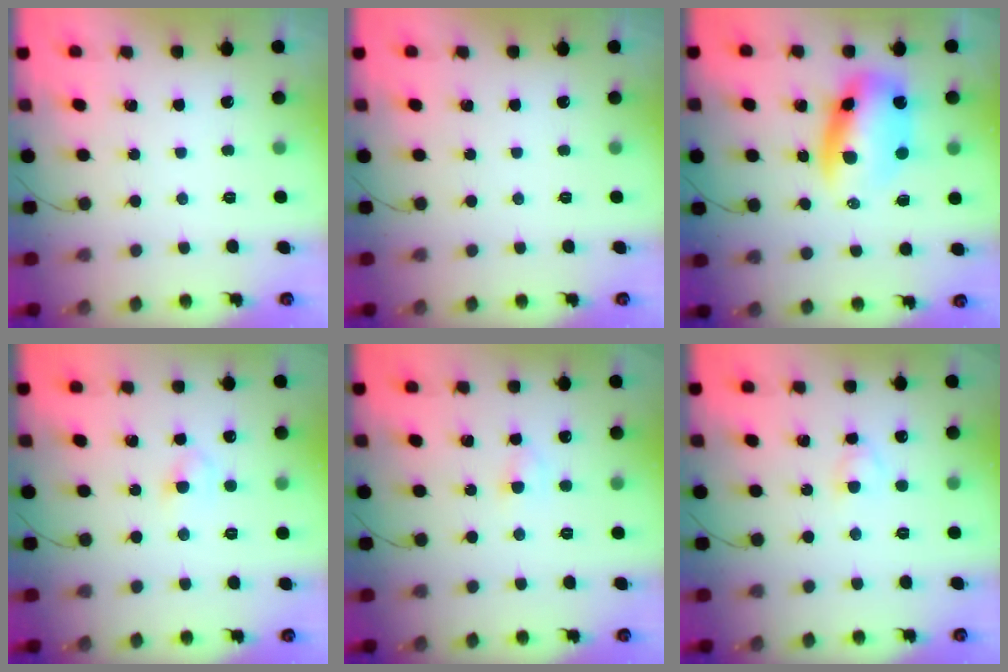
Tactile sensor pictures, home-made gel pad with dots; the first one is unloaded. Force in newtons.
{"total": 0.0}
{"total": 11.4, "press": 11.1, "slide": 2.7}
{"total": 3.7, "press": 3.5, "slide": 1.3}
{"total": 2.7, "press": 2.6, "slide": 1.0}
{"total": 2.9, "press": 2.7, "slide": 1.1}